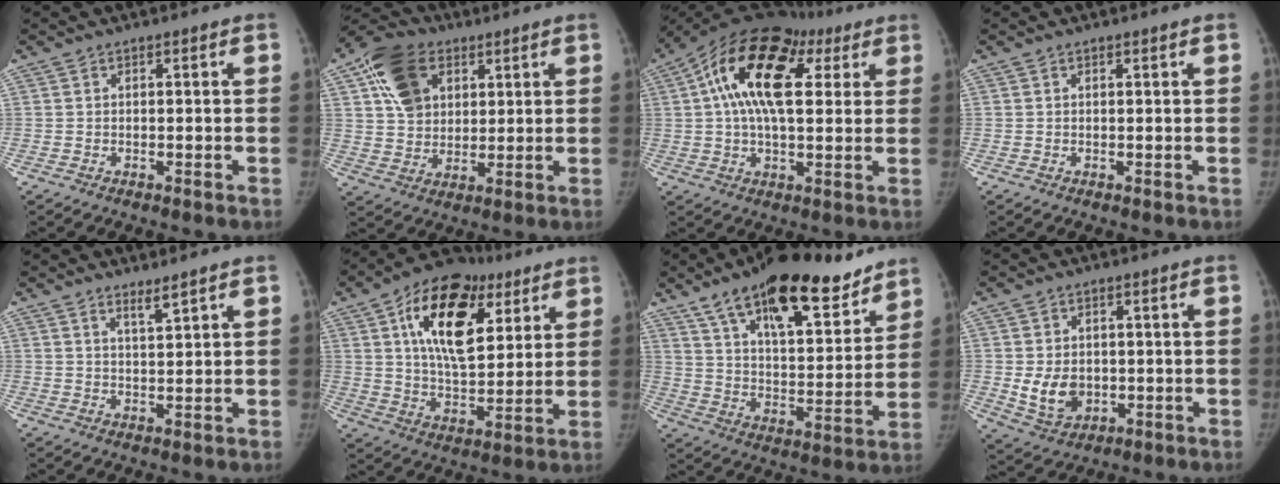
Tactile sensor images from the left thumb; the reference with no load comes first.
{"total": 13.2, "force": [5.3, 9.8, 7.2], "torque": [-0.108, -0.003, 0.093]}
{"total": 19.4, "force": [6.0, 10.6, 15.1], "torque": [-0.247, 0.029, 0.086]}
{"total": 0.0}
{"total": 2.5, "force": [2.0, 0.2, 1.4], "torque": [-0.022, -0.022, 0.038]}
{"total": 21.3, "force": [8.4, 11.9, 15.6], "torque": [-0.216, -0.020, 0.132]}
{"total": 23.3, "force": [16.7, 8.1, 14.1], "torque": [-0.182, -0.068, 0.268]}
{"total": 7.5, "force": [-0.7, 5.8, 4.8], "torque": [-0.058, -0.007, 0.004]}